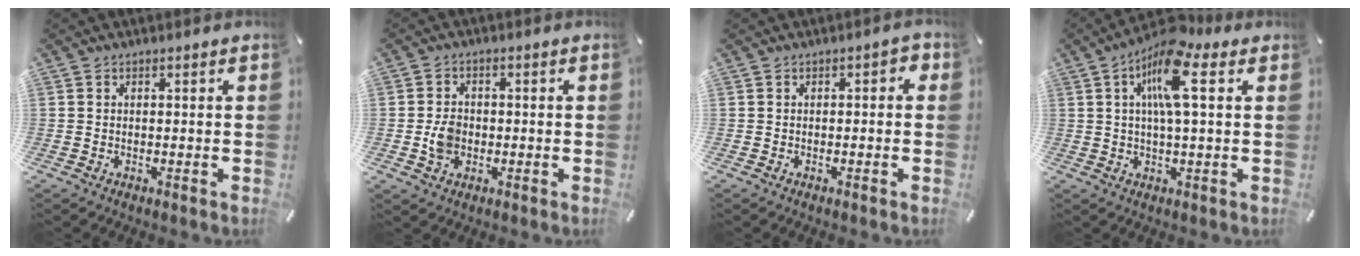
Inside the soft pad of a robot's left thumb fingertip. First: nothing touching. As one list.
[{"total": 5.1, "force": [-0.9, 4.1, 2.9], "torque": [-0.055, 0.000, -0.018]}, {"total": 1.7, "force": [-0.8, 1.0, 1.1], "torque": [-0.021, 0.008, -0.017]}, {"total": 12.4, "force": [4.3, 3.9, 11.0], "torque": [-0.207, 0.003, 0.074]}]